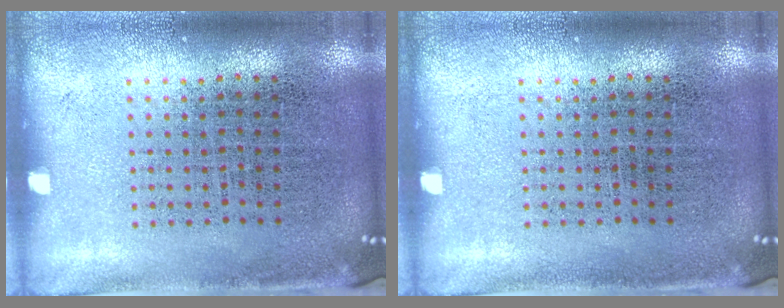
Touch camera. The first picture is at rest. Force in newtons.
{"total": 0.0}